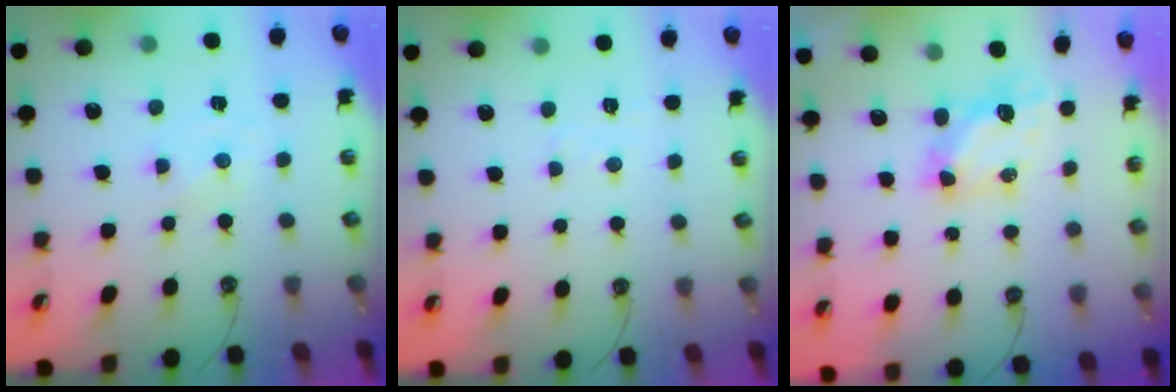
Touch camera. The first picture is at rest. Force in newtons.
{"total": 2.5, "press": 2.5, "slide": 0.4}
{"total": 6.0, "press": 6.0, "slide": 0.3}